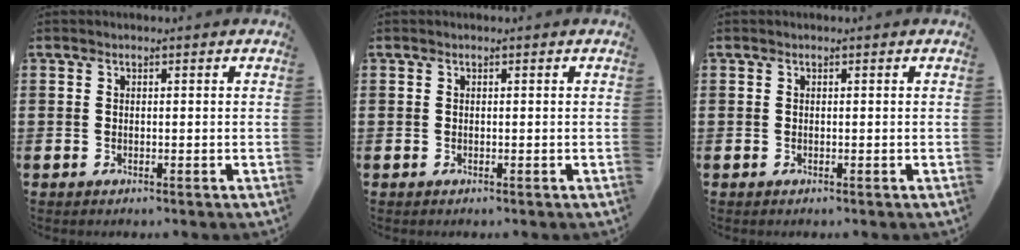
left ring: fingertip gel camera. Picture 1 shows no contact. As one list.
[{"total": 0.0}, {"total": 0.0}]